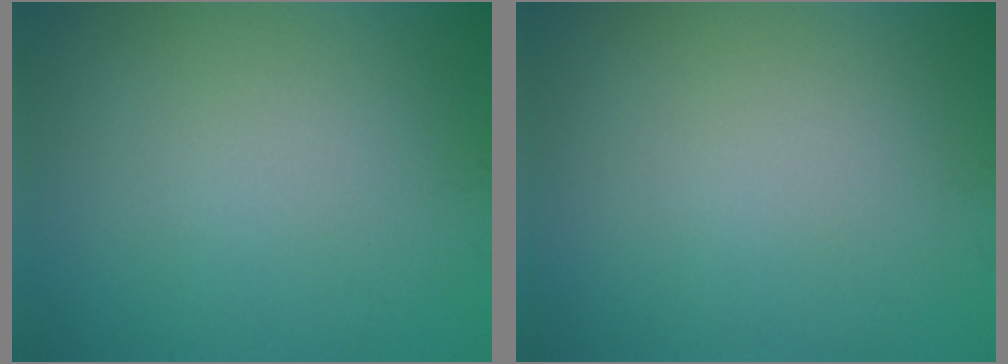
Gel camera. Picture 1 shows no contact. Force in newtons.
{"total": 0.0}